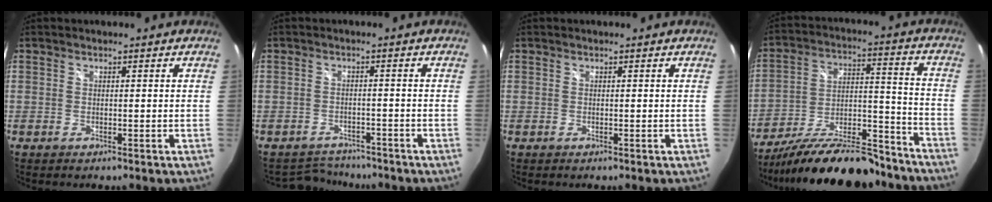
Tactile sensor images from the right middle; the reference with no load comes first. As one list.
[{"total": 5.0, "force": [-4.7, 1.9, 0.0], "torque": [-0.013, 0.009, -0.074]}, {"total": 0.0}, {"total": 23.6, "force": [-19.4, 6.0, 11.9], "torque": [-0.204, -0.008, -0.288]}]